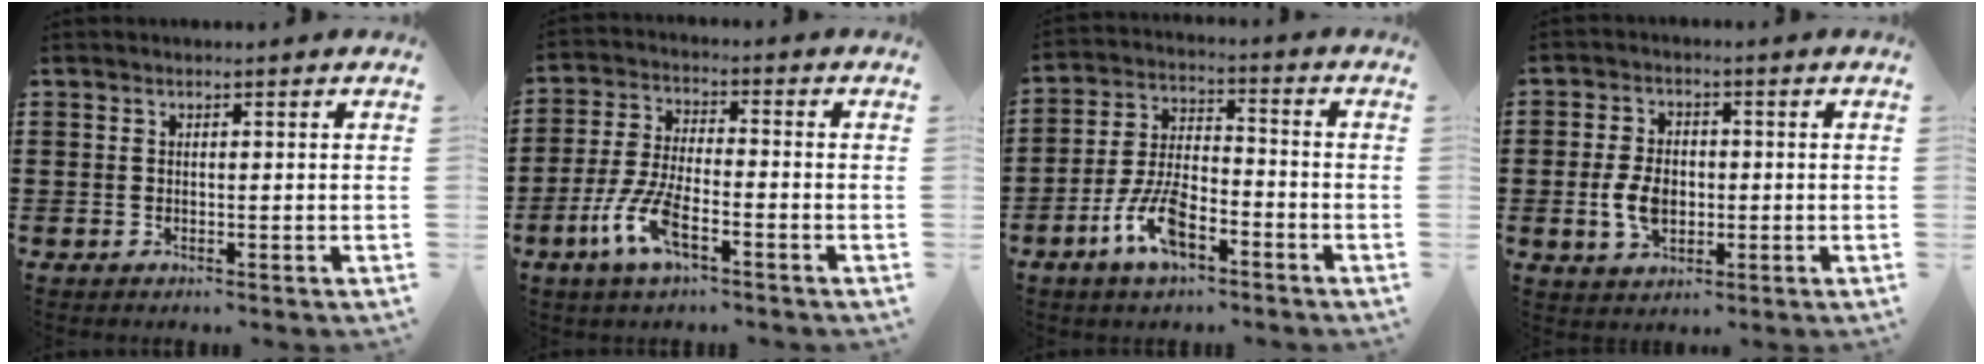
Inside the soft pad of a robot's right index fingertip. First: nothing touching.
{"total": 8.0, "force": [-3.9, 2.3, 6.6], "torque": [-0.160, -0.015, -0.076]}
{"total": 8.6, "force": [-4.5, 3.8, 6.2], "torque": [-0.147, 0.000, -0.086]}
{"total": 6.0, "force": [-0.5, 4.0, 4.4], "torque": [-0.098, 0.000, -0.015]}